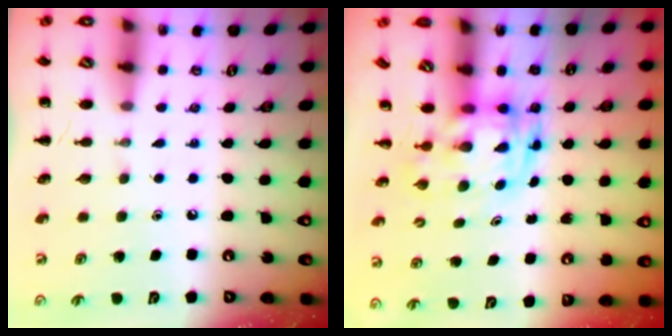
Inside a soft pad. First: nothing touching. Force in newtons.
{"total": 3.2, "press": 3.1, "slide": 0.6}